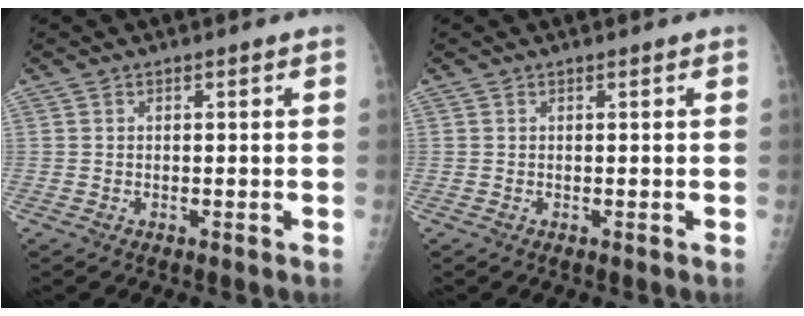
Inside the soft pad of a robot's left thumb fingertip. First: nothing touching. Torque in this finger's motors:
{"motor_torque": [0.01, 0.01, -0.05, -0.07, 0.00]}